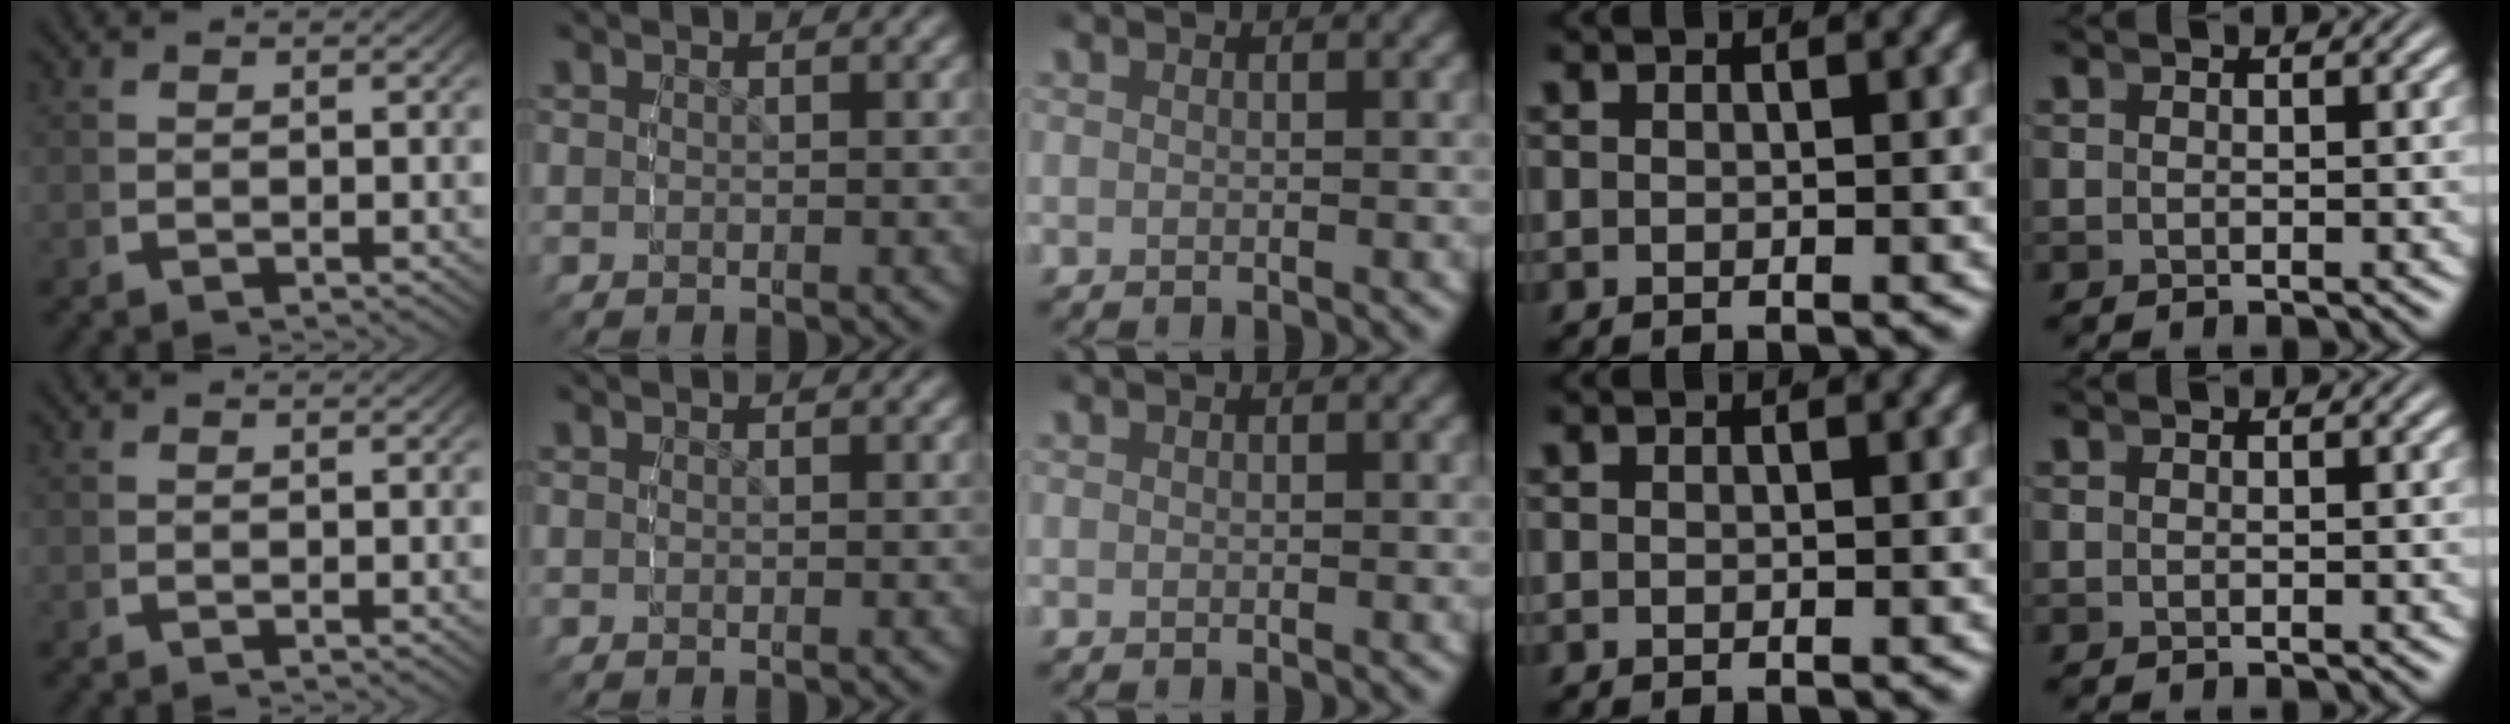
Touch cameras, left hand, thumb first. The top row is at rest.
{}